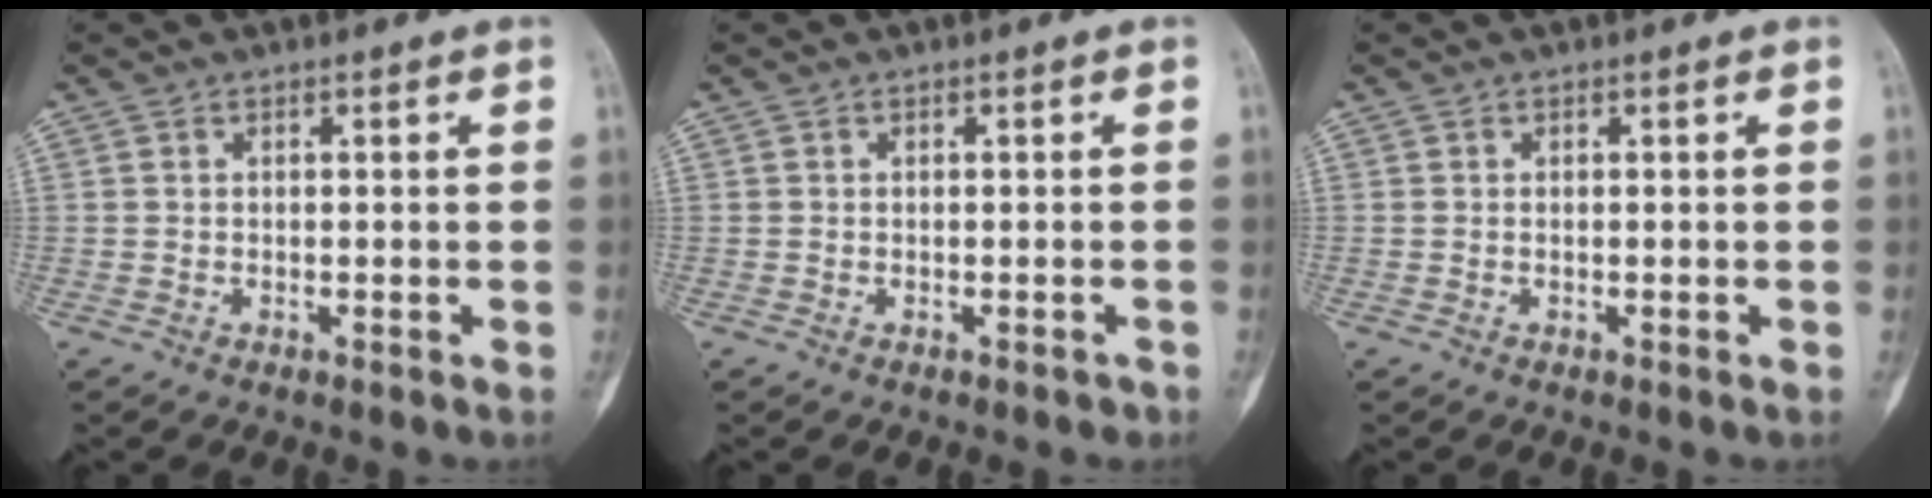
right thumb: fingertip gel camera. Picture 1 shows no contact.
{"total": 0.7, "force": [-0.5, 0.4, 0.3], "torque": [-0.005, 0.007, -0.003]}
{"total": 0.0}